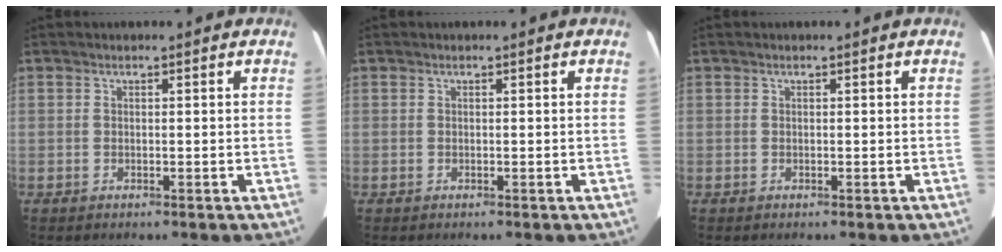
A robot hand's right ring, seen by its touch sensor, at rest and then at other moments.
{"total": 0.0}
{"total": 0.0}